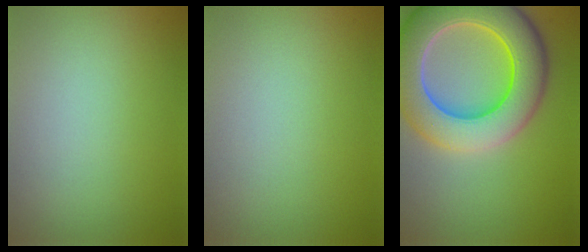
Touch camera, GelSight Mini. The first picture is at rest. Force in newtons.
{"total": 0.0}
{"total": 10.9, "press": 10.9, "slide": 0.4}